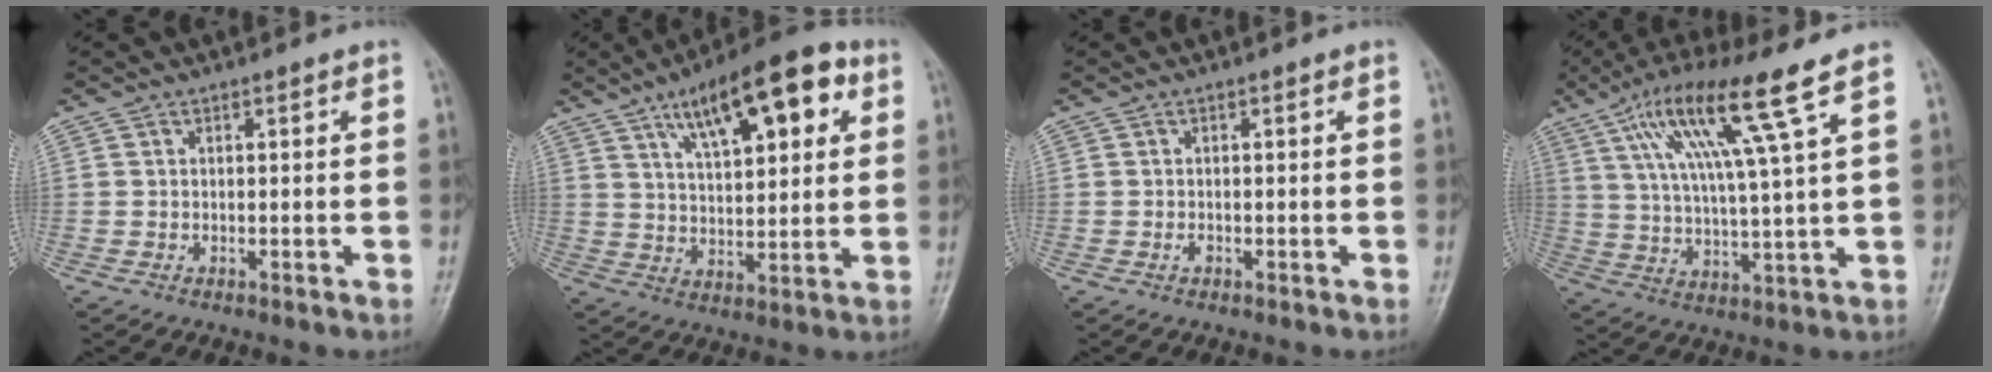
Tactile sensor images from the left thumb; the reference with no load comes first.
{"total": 17.6, "force": [8.0, 6.8, 14.1], "torque": [-0.178, -0.011, 0.122]}
{"total": 0.6, "force": [-0.3, 0.4, 0.4], "torque": [-0.006, 0.000, -0.005]}
{"total": 14.8, "force": [7.5, 0.4, 12.8], "torque": [-0.242, -0.014, 0.136]}